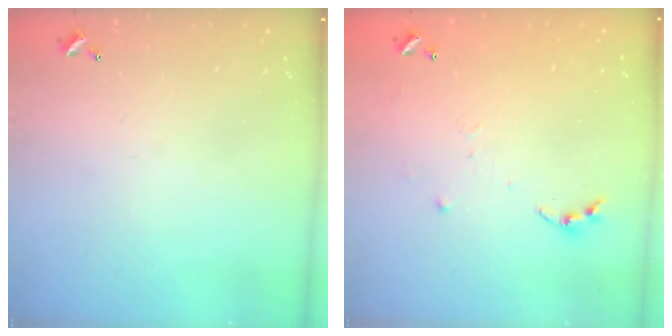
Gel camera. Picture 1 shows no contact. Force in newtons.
{"total": 6.1, "press": 6.1, "slide": 0.7}